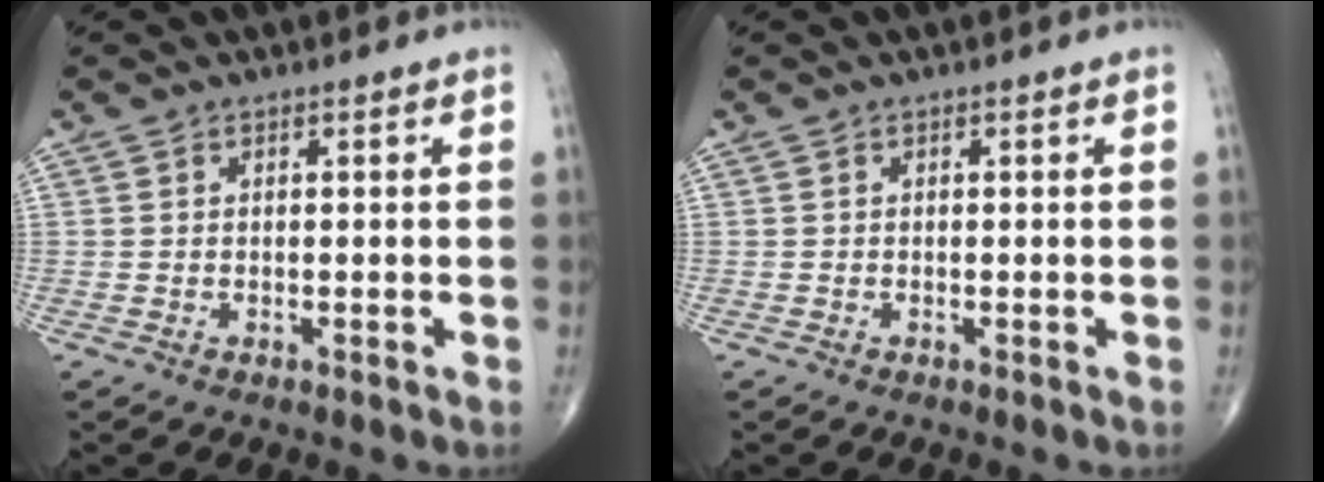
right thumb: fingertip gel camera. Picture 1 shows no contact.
{"total": 0.0}